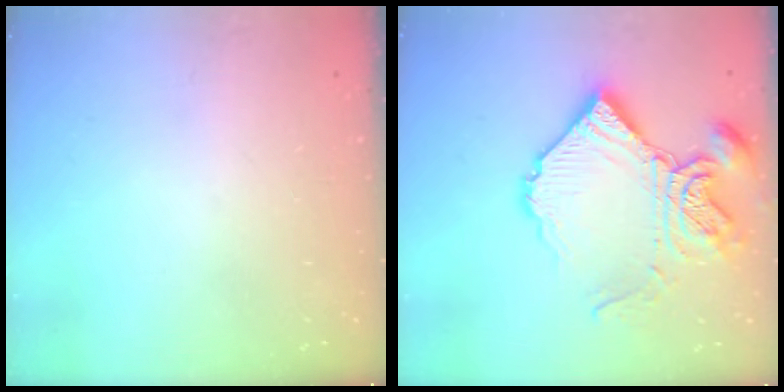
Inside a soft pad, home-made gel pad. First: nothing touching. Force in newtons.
{"total": 18.2, "press": 18.0, "slide": 2.2}